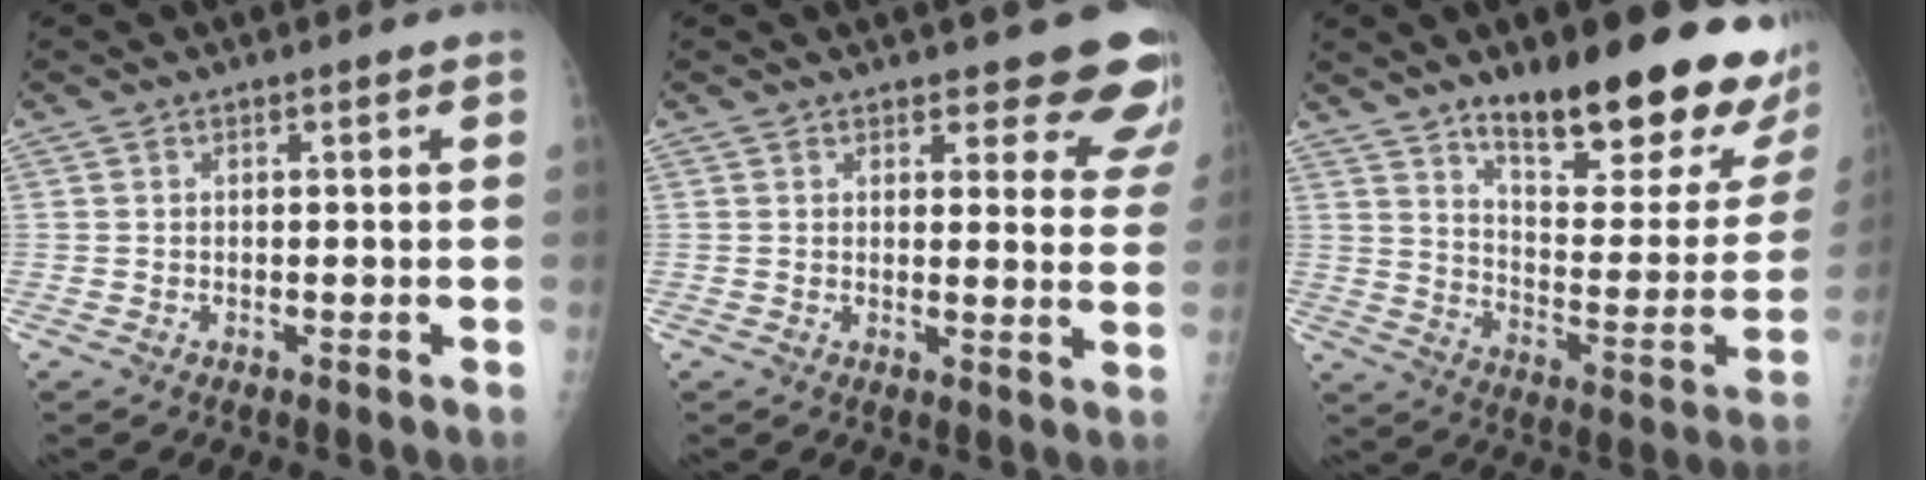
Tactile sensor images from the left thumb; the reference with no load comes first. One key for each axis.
{"total": 6.9, "fx": 5.6, "fy": 2.3, "fz": 3.2, "tx": 0.000, "ty": -0.030, "tz": 0.051}
{"total": 26.3, "fx": 17.8, "fy": 7.4, "fz": 17.8, "tx": -0.210, "ty": -0.100, "tz": 0.261}